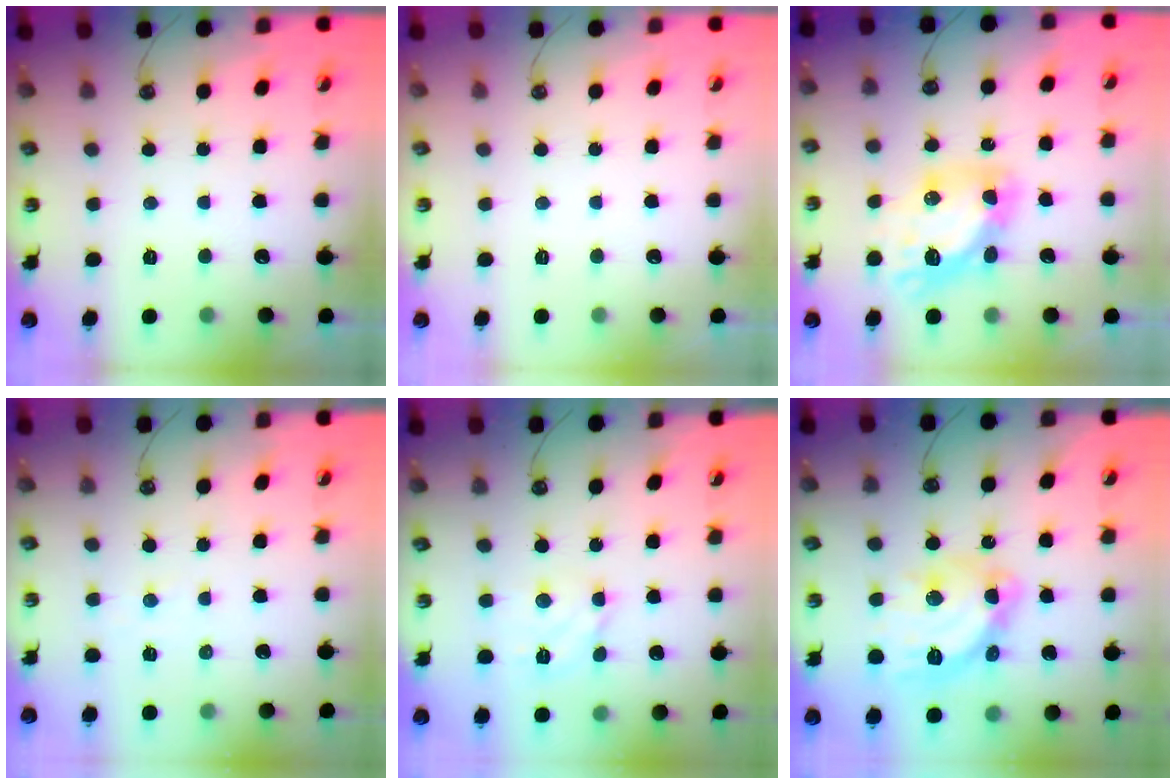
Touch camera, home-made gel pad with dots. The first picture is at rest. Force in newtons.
{"total": 0.0}
{"total": 12.7, "press": 12.7, "slide": 1.3}
{"total": 1.1, "press": 1.1, "slide": 0.2}
{"total": 4.7, "press": 4.7, "slide": 0.3}
{"total": 15.6, "press": 15.5, "slide": 1.3}